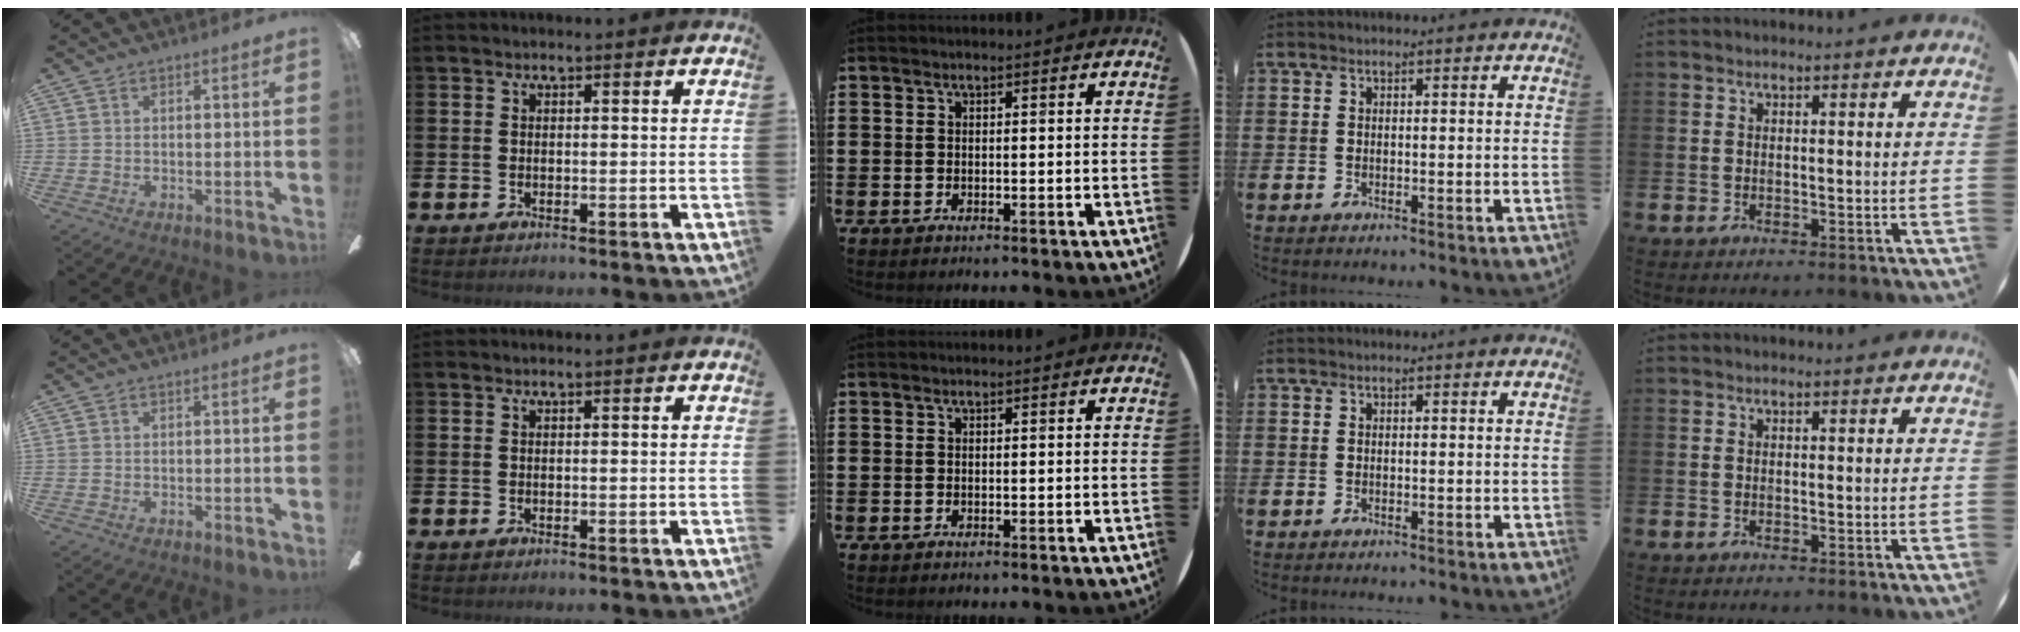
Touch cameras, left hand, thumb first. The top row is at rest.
{}